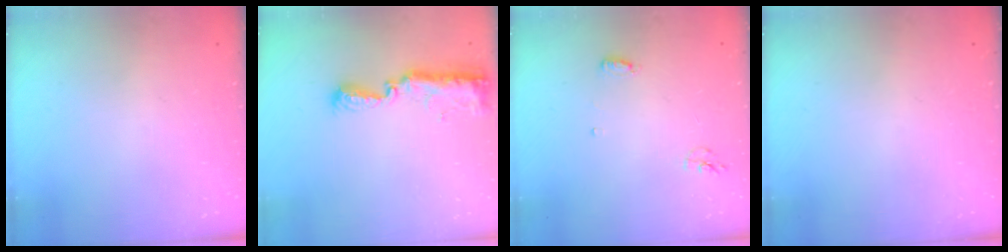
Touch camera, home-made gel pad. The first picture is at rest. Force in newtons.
{"total": 8.8, "press": 8.8, "slide": 0.9}
{"total": 5.4, "press": 5.3, "slide": 1.1}
{"total": 0.0}